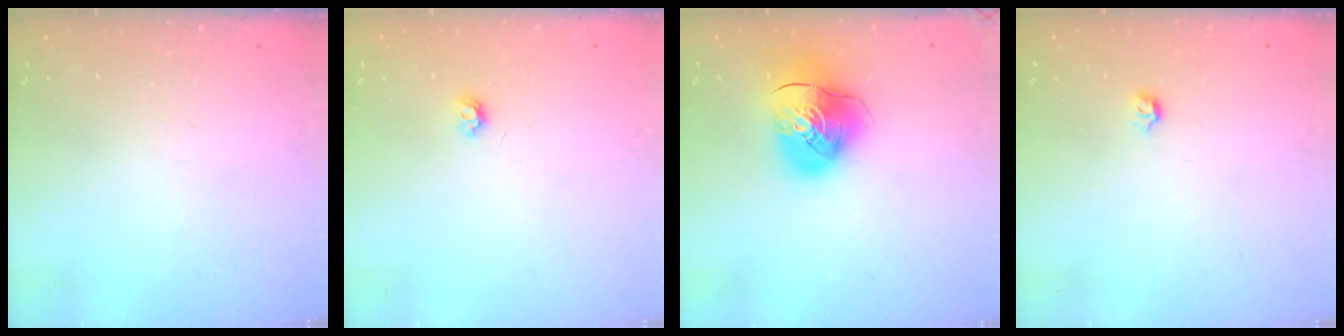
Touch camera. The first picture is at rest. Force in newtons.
{"total": 3.7, "press": 3.7, "slide": 0.4}
{"total": 12.1, "press": 11.9, "slide": 1.9}
{"total": 2.8, "press": 2.7, "slide": 0.8}